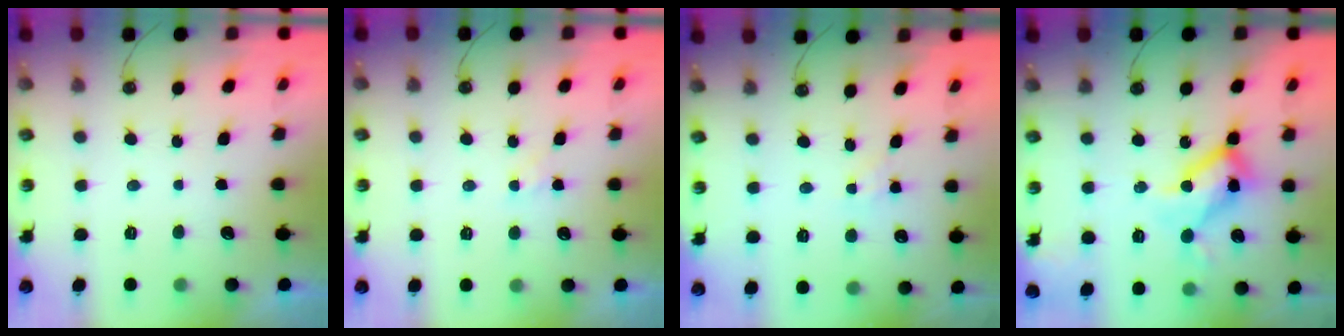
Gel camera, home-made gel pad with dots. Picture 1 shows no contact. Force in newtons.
{"total": 3.3, "press": 3.3, "slide": 0.3}
{"total": 1.6, "press": 1.6, "slide": 0.3}
{"total": 19.9, "press": 19.9, "slide": 1.7}